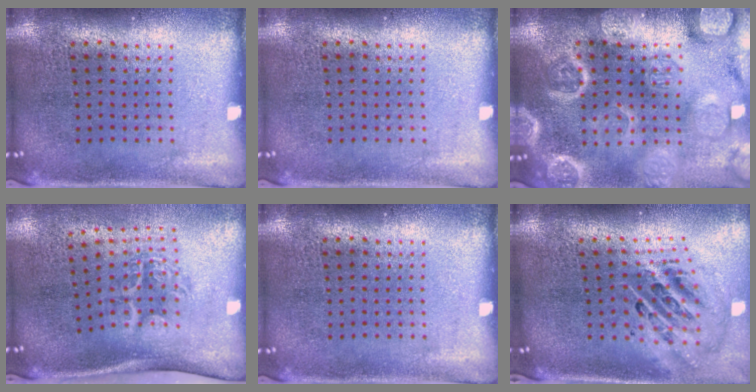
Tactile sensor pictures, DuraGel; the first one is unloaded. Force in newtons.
{"total": 0.0}
{"total": 5.8, "press": 5.8, "slide": 0.7}
{"total": 1.9, "press": 1.2, "slide": 1.4}
{"total": 0.0}
{"total": 2.6, "press": 1.8, "slide": 2.0}